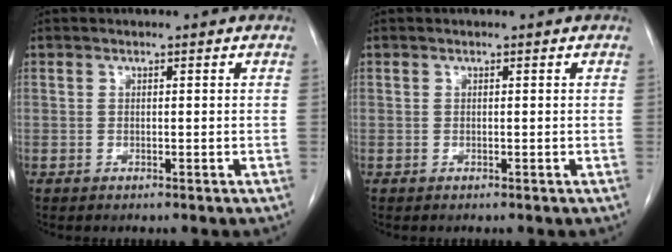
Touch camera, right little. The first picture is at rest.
{"total": 0.0}